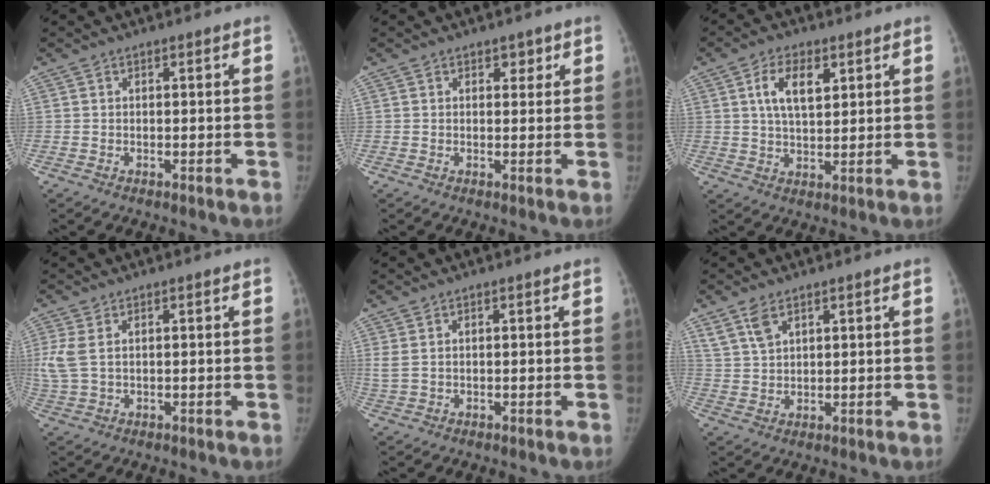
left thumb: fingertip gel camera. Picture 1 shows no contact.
{"total": 1.8, "force": [1.1, 1.2, 0.8], "torque": [0.008, -0.004, 0.012]}
{"total": 7.4, "force": [2.9, 3.8, 5.7], "torque": [-0.089, -0.010, 0.054]}
{"total": 4.6, "force": [1.1, 2.5, 3.7], "torque": [-0.113, 0.008, 0.030]}
{"total": 2.0, "force": [0.7, 0.9, 1.6], "torque": [-0.052, 0.009, 0.023]}
{"total": 4.2, "force": [2.8, 2.0, 2.4], "torque": [-0.043, -0.009, 0.063]}